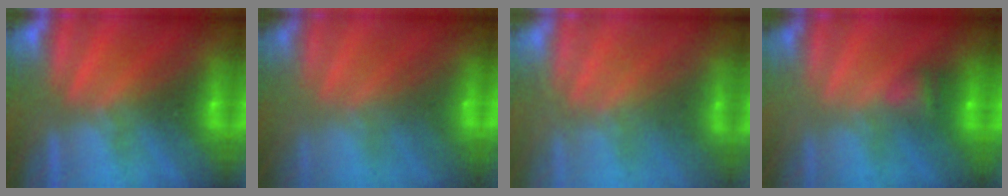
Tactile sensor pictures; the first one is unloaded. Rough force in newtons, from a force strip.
{"total": 5.9}
{"total": 3.0}
{"total": 2.4}